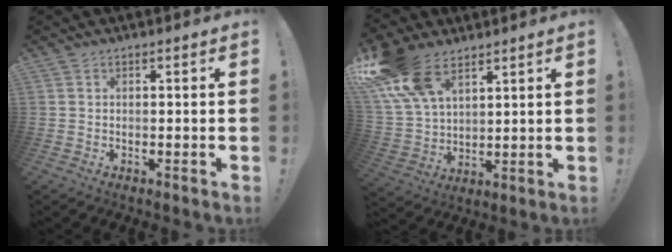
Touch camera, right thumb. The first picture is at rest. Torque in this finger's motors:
{"motor_torque": [0.84, 2.09, 1.81, 0.96, 0.61]}